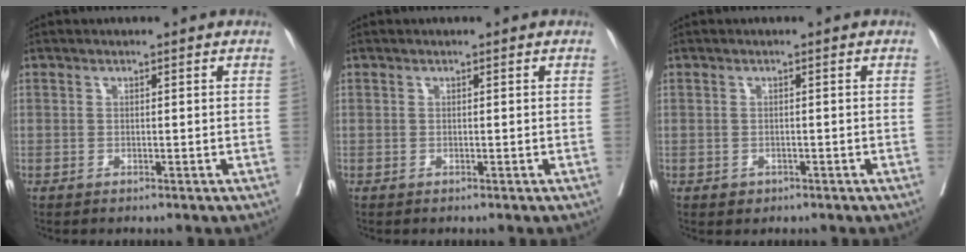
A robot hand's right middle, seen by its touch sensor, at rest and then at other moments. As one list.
[{"total": 0.0}, {"total": 1.1, "force": [-0.5, 0.9, 0.3], "torque": [-0.006, 0.000, -0.003]}]